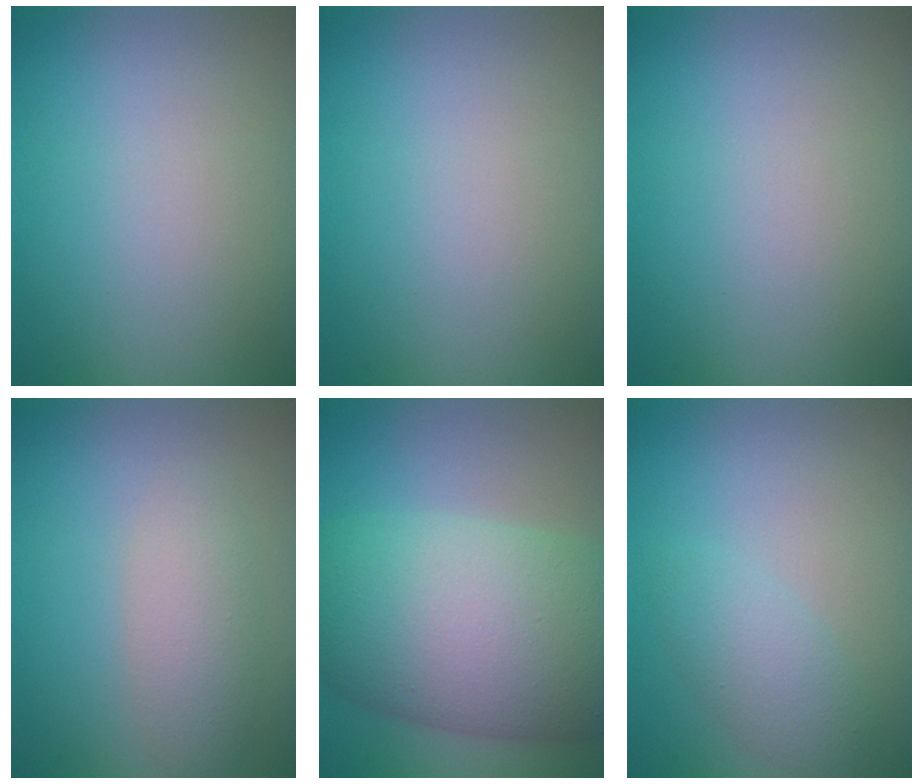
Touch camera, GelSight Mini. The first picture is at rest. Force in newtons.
{"total": 0.0}
{"total": 0.0}
{"total": 2.9, "press": 2.9, "slide": 0.1}
{"total": 13.1, "press": 13.1, "slide": 0.3}
{"total": 2.5, "press": 2.5, "slide": 0.1}